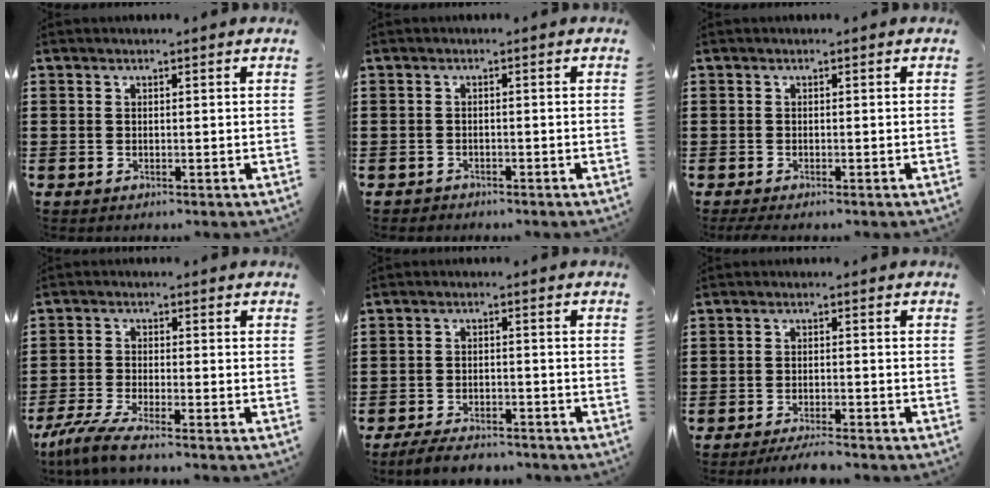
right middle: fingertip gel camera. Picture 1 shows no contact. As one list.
[{"total": 1.0, "force": [-1.0, 0.3, 0.0], "torque": [-0.001, 0.004, -0.023]}, {"total": 0.6, "force": [-0.5, 0.1, 0.3], "torque": [-0.006, -0.004, -0.009]}, {"total": 4.5, "force": [-3.7, 0.0, 2.5], "torque": [-0.071, -0.019, -0.078]}, {"total": 4.1, "force": [-3.8, 0.8, 1.3], "torque": [-0.028, 0.003, -0.076]}, {"total": 2.8, "force": [-2.6, 0.0, 0.9], "torque": [-0.016, 0.003, -0.052]}]